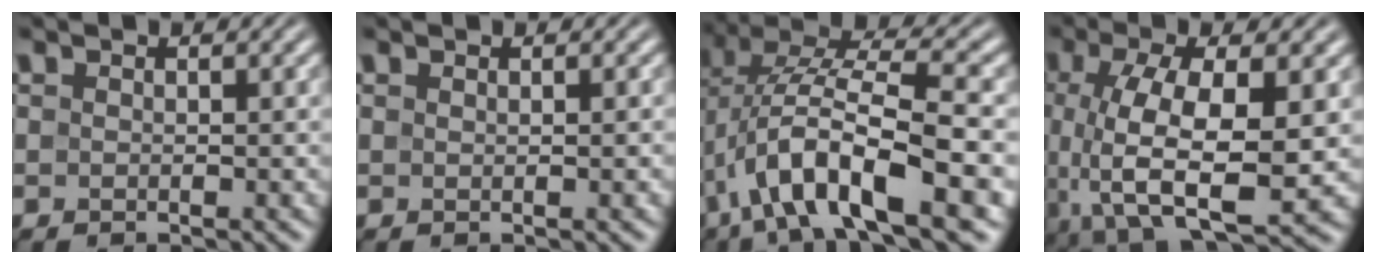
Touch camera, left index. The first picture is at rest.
{"total": 1.0, "force": [0.1, 0.2, 1.0], "torque": [-0.011, 0.003, -0.001]}
{"total": 11.9, "force": [-3.7, 4.2, 10.5], "torque": [-0.189, 0.019, -0.070]}
{"total": 9.4, "force": [-0.8, 3.7, 8.6], "torque": [-0.171, -0.007, -0.013]}